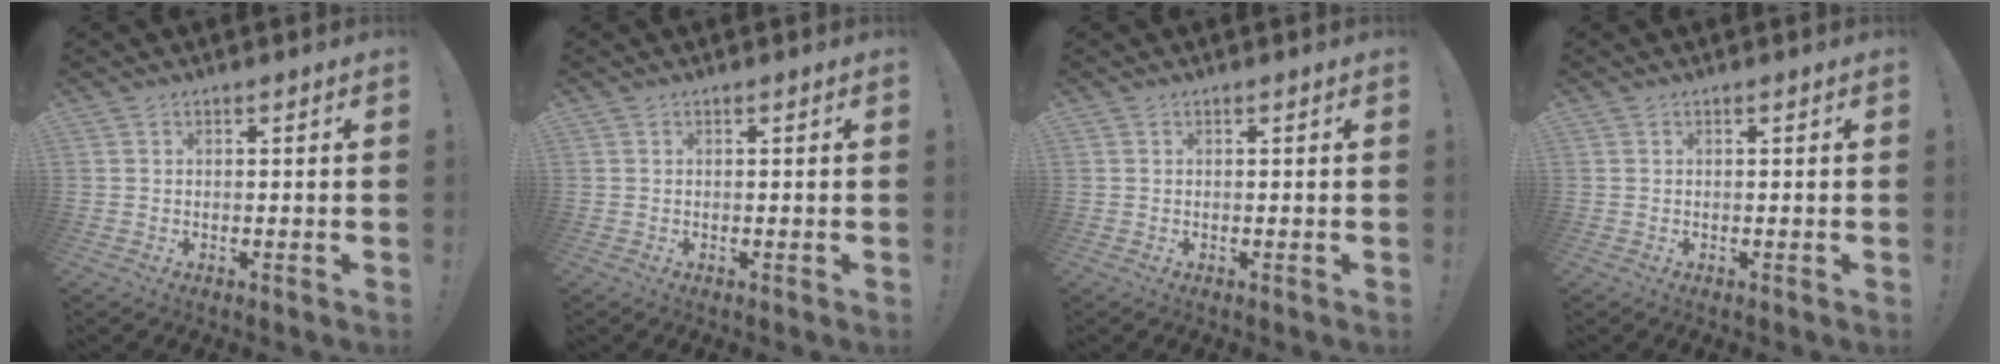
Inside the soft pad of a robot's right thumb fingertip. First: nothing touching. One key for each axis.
{"total": 0.0}
{"total": 0.0}
{"total": 0.0}